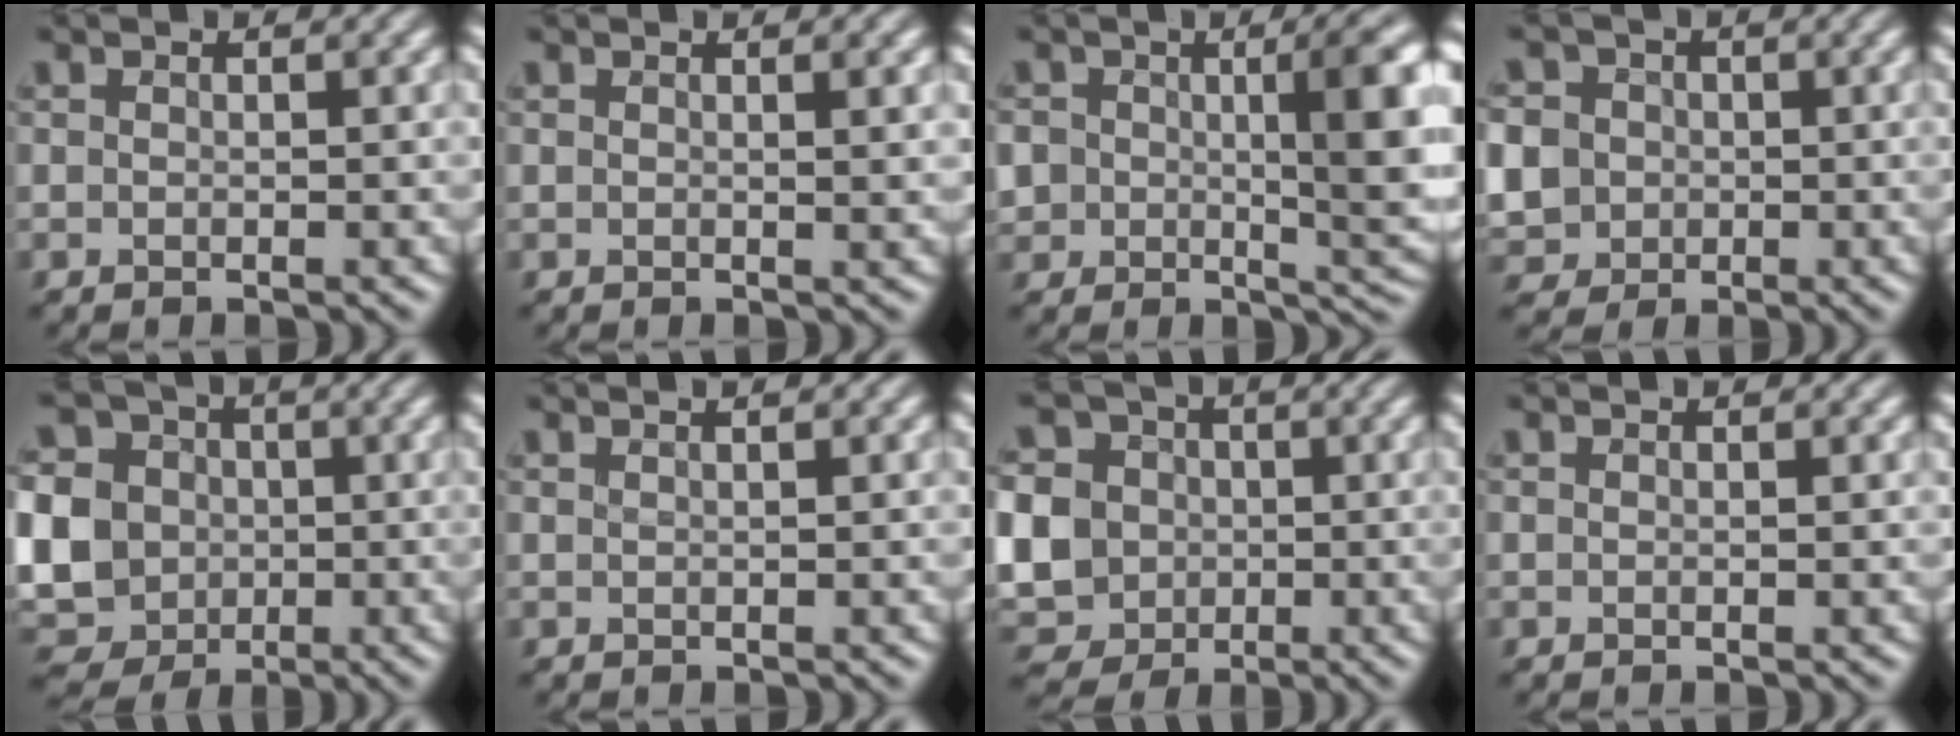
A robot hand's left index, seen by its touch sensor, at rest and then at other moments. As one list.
[{"total": 1.8, "force": [0.7, 0.6, 1.6], "torque": [-0.013, 0.005, 0.006]}, {"total": 8.5, "force": [0.9, 4.4, 7.3], "torque": [-0.110, -0.011, 0.018]}, {"total": 8.2, "force": [-0.6, 7.6, 3.0], "torque": [-0.085, 0.011, -0.037]}, {"total": 13.3, "force": [-0.7, 11.9, 5.9], "torque": [-0.172, -0.004, -0.039]}, {"total": 2.5, "force": [1.4, 1.0, 1.8], "torque": [-0.005, 0.002, -0.006]}, {"total": 11.9, "force": [-0.6, 10.7, 5.2], "torque": [-0.148, -0.003, -0.038]}, {"total": 0.5, "force": [0.4, 0.2, 0.4], "torque": [0.001, 0.003, 0.004]}]